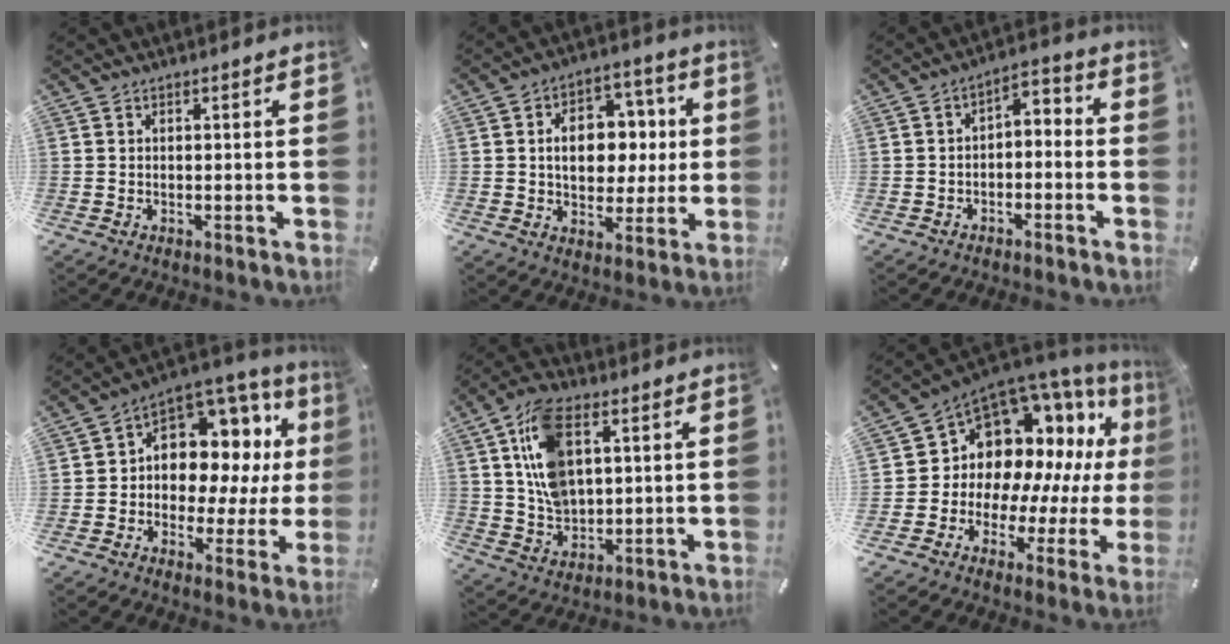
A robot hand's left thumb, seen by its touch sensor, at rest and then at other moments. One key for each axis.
{"total": 12.0, "fx": 0.8, "fy": 9.4, "fz": 7.5, "tx": -0.113, "ty": 0.008, "tz": 0.016}
{"total": 4.3, "fx": -3.3, "fy": 2.2, "fz": 1.7, "tx": -0.027, "ty": 0.018, "tz": -0.068}
{"total": 11.1, "fx": 3.2, "fy": 9.0, "fz": 5.7, "tx": -0.083, "ty": -0.049, "tz": 0.065}
{"total": 13.3, "fx": 4.3, "fy": 8.4, "fz": 9.4, "tx": -0.215, "ty": 0.001, "tz": 0.077}
{"total": 13.7, "fx": 6.2, "fy": 11.1, "fz": 5.2, "tx": -0.083, "ty": -0.089, "tz": 0.129}